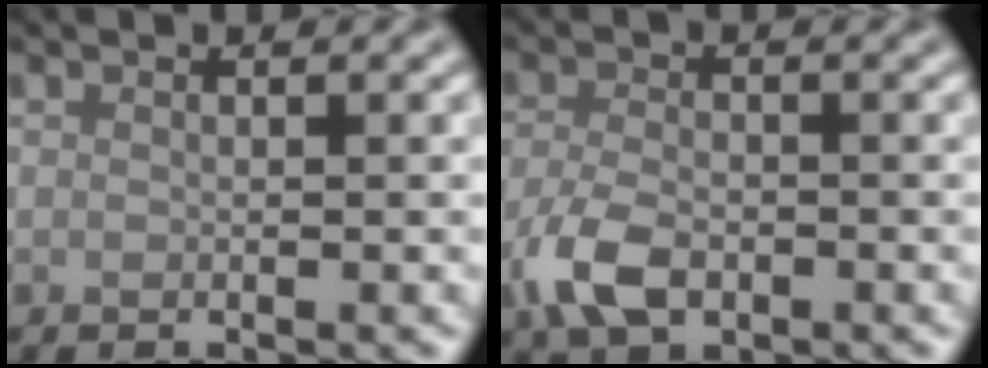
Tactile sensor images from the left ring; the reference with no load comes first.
{"total": 4.1, "force": [-2.0, 2.3, 2.8], "torque": [-0.063, -0.007, -0.044]}